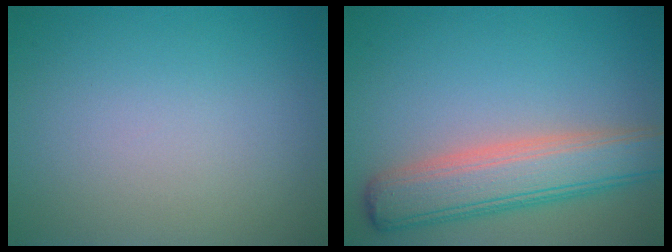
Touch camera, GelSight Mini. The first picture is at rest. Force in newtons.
{"total": 6.5, "press": 6.5, "slide": 0.5}